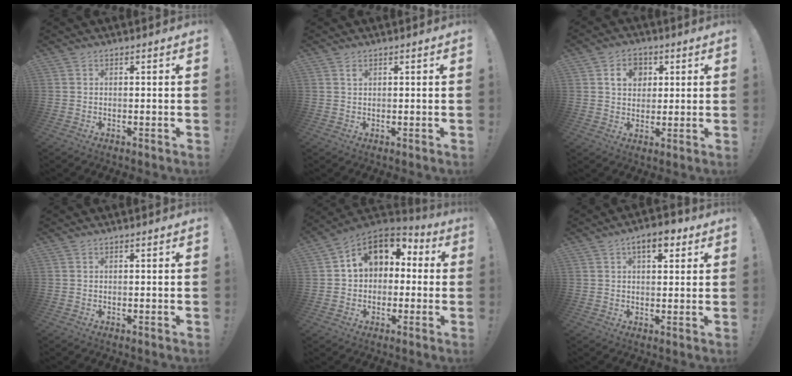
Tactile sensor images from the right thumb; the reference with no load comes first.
{"total": 0.9, "force": [0.5, 0.5, 0.5], "torque": [-0.004, -0.003, 0.009]}
{"total": 7.9, "force": [2.9, 6.3, 3.9], "torque": [-0.055, -0.002, 0.053]}
{"total": 0.0}
{"total": 11.8, "force": [4.4, 8.5, 6.9], "torque": [-0.094, -0.018, 0.082]}
{"total": 6.7, "force": [3.3, 3.3, 4.8], "torque": [-0.059, -0.006, 0.053]}